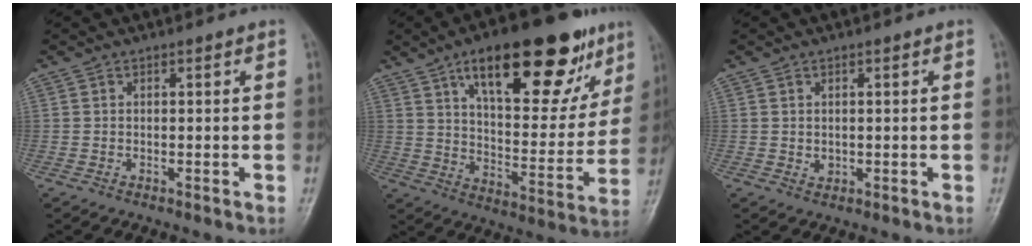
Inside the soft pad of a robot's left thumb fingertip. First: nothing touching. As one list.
[{"total": 26.5, "force": [14.8, 10.8, 19.1], "torque": [-0.237, -0.030, 0.230]}, {"total": 1.4, "force": [0.1, 1.0, 0.9], "torque": [-0.009, -0.001, 0.006]}]